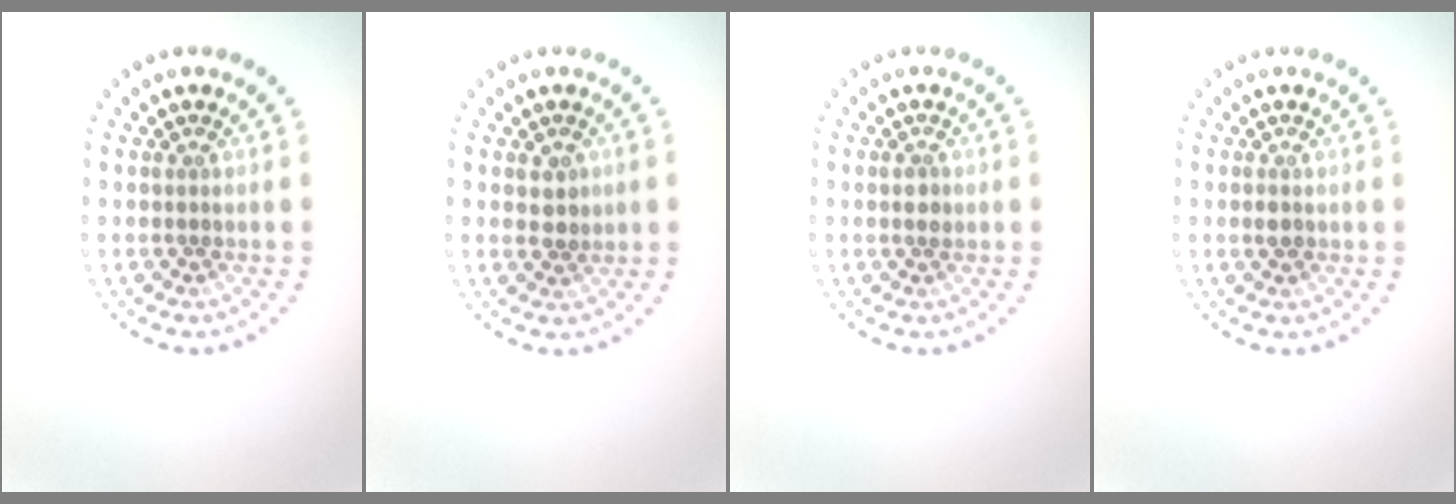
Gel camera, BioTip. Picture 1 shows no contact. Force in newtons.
{"total": 2.0, "press": 1.8, "slide": 0.8}
{"total": 1.1, "press": 1.1, "slide": 0.0}
{"total": 1.0, "press": 1.0, "slide": 0.2}